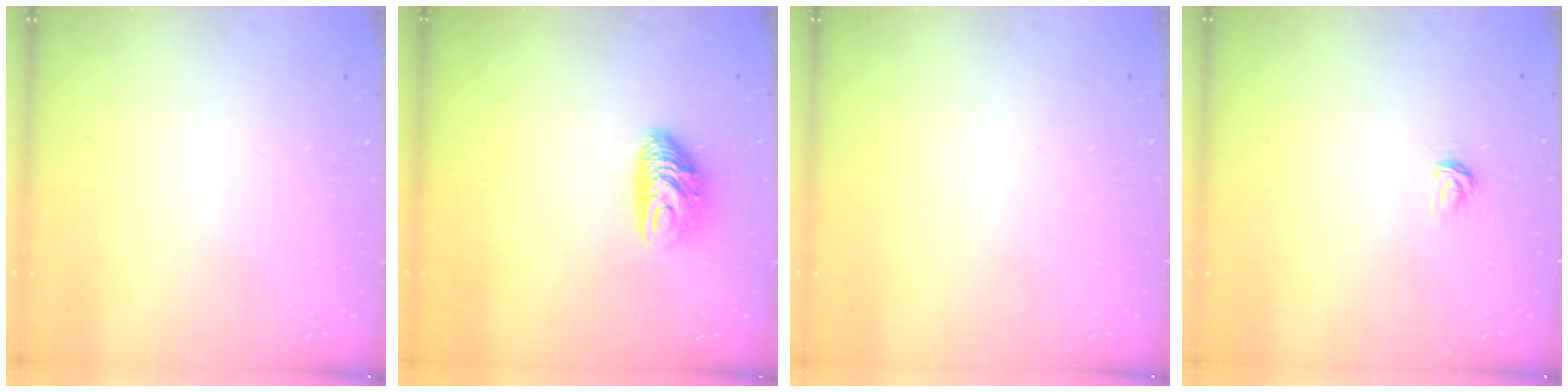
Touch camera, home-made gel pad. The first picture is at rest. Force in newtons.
{"total": 8.2, "press": 8.2, "slide": 0.8}
{"total": 0.0}
{"total": 2.9, "press": 2.9, "slide": 0.4}